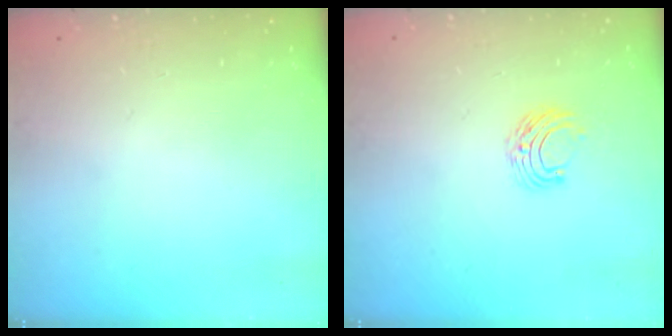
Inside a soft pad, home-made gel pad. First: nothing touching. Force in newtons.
{"total": 6.3, "press": 6.3, "slide": 0.5}